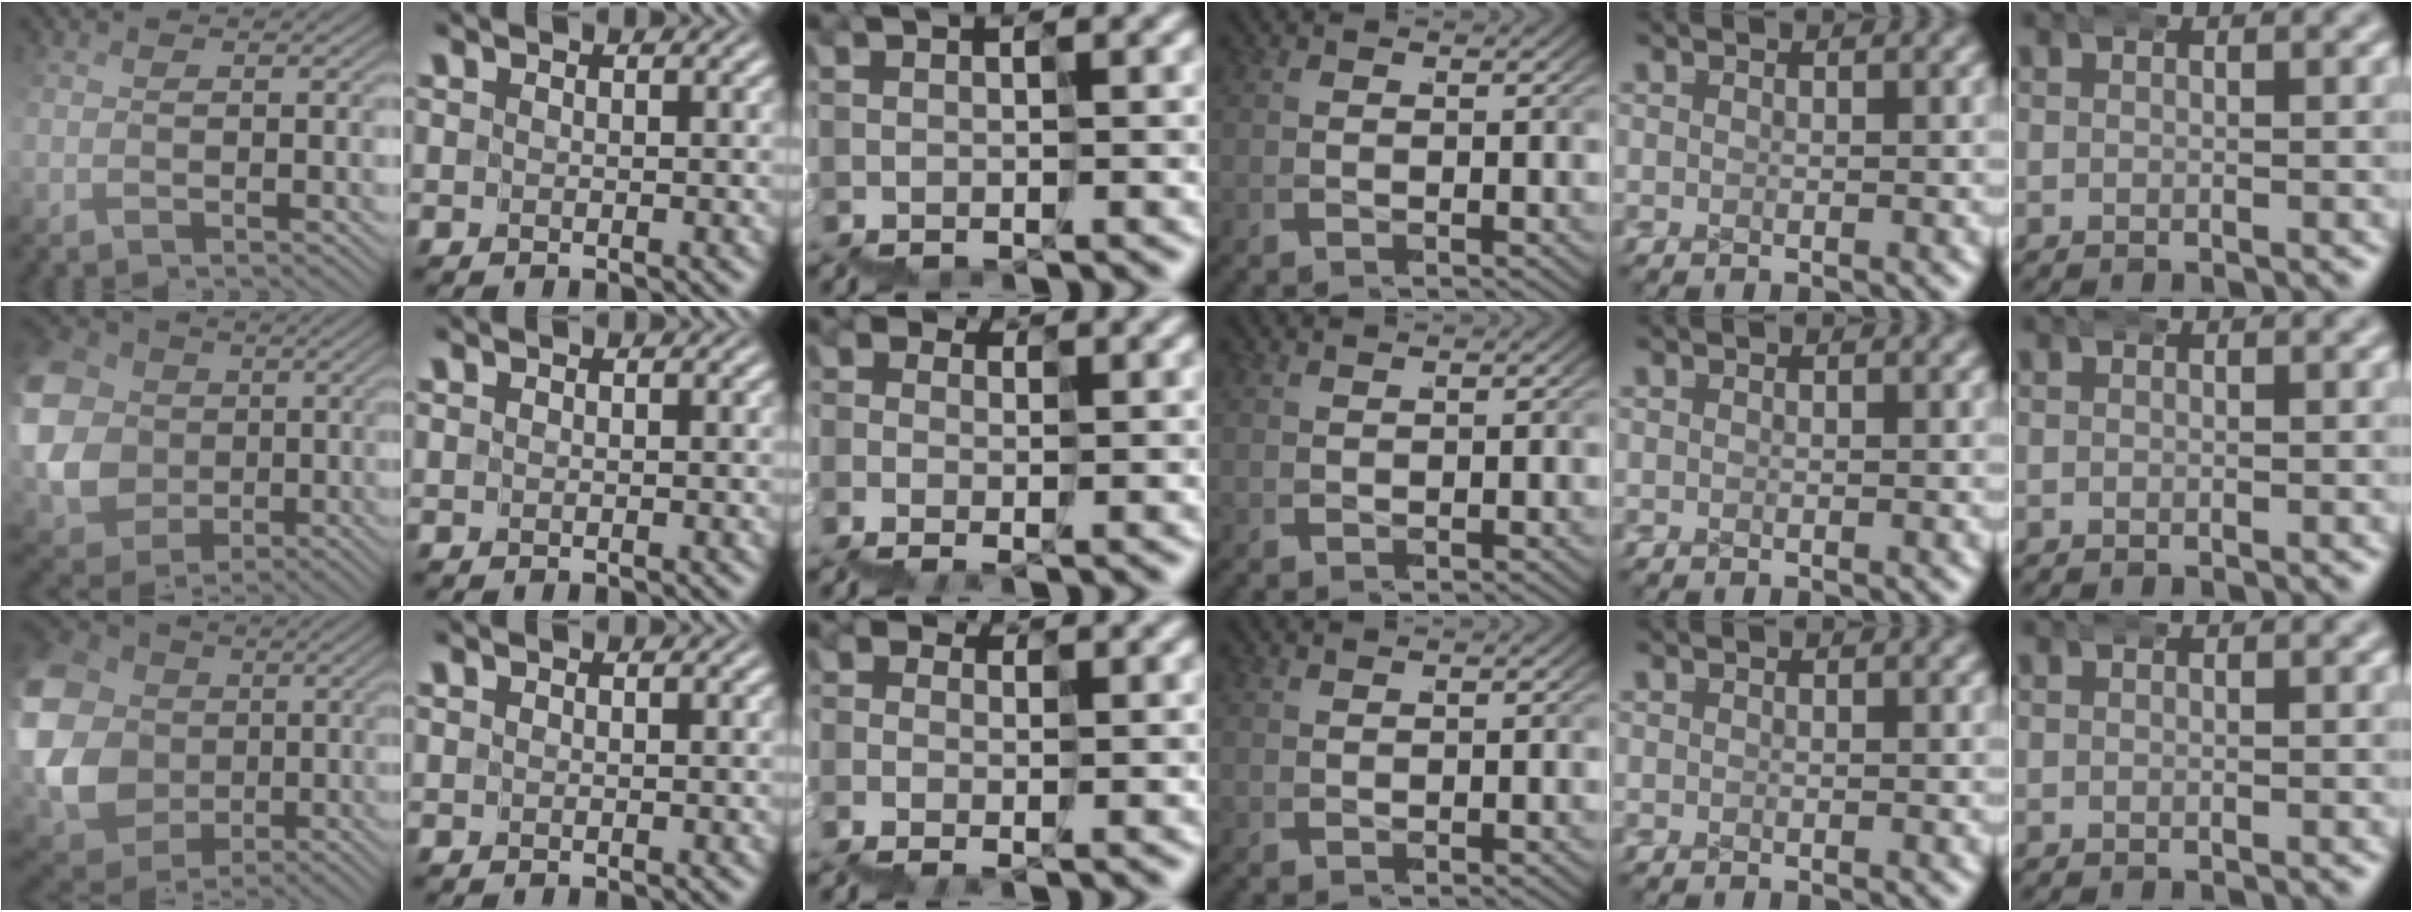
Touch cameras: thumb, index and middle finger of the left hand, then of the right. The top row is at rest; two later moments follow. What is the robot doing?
{"motion": "wrap", "object": "ethernet cable"}